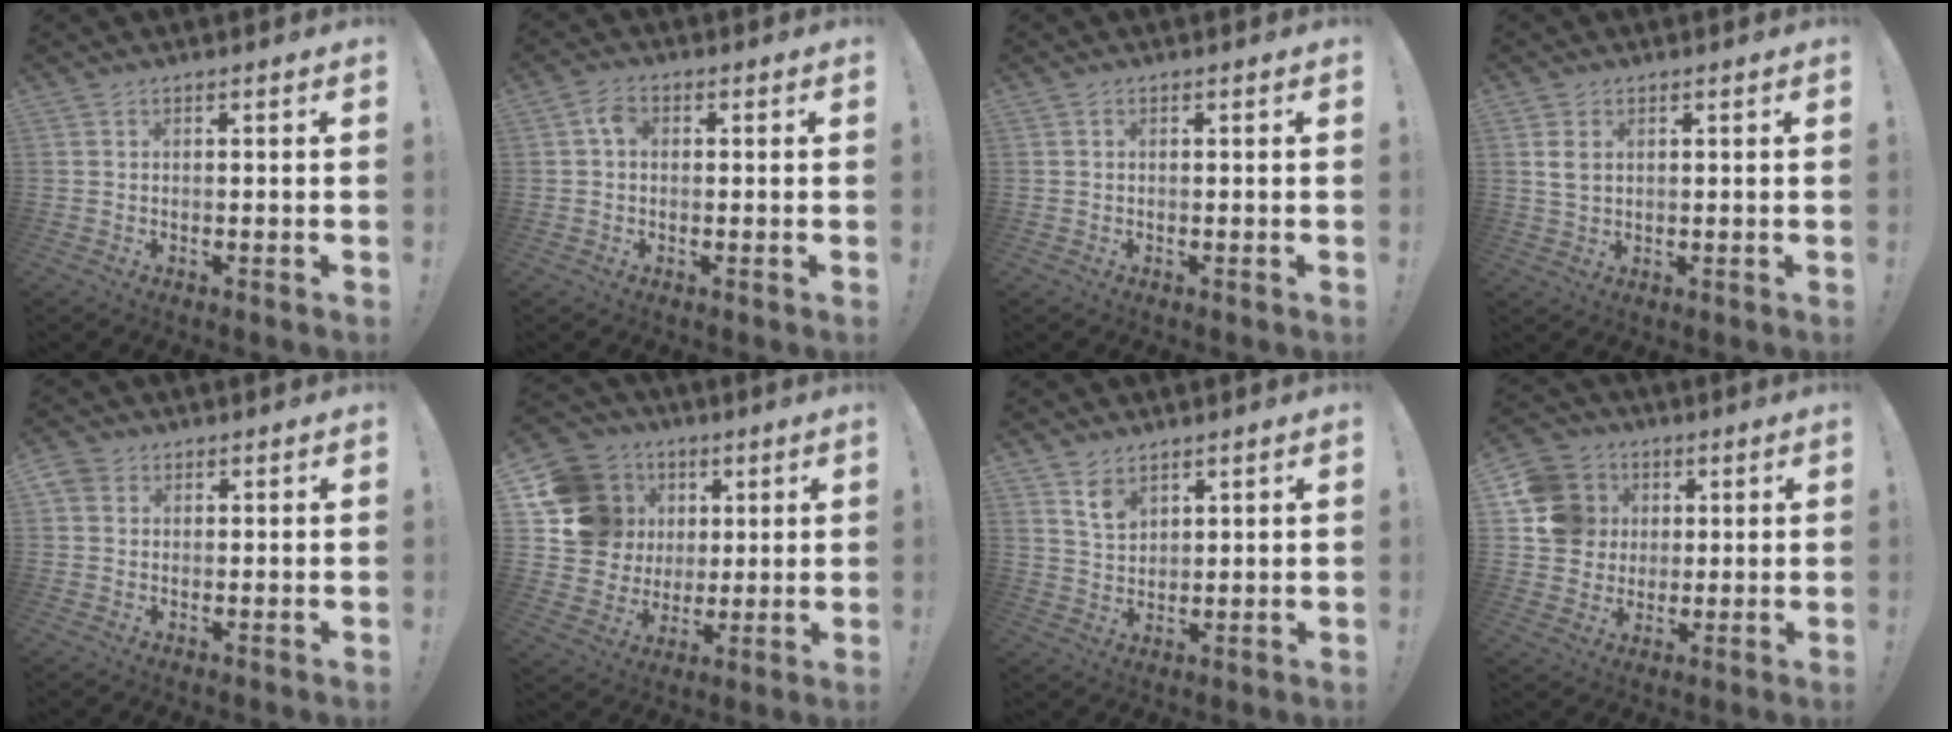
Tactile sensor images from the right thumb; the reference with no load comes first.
{"total": 3.6, "force": [0.3, 2.3, 2.7], "torque": [-0.047, 0.009, 0.006]}
{"total": 0.0}
{"total": 3.6, "force": [1.2, 2.3, 2.5], "torque": [-0.044, -0.005, 0.019]}
{"total": 3.1, "force": [1.2, 2.6, 1.2], "torque": [-0.029, 0.004, 0.025]}
{"total": 17.9, "force": [4.9, 15.9, 6.6], "torque": [-0.105, -0.006, 0.133]}
{"total": 6.0, "force": [4.3, 3.3, 2.4], "torque": [-0.036, -0.025, 0.078]}
{"total": 13.7, "force": [2.9, 12.5, 4.7], "torque": [-0.065, 0.000, 0.066]}